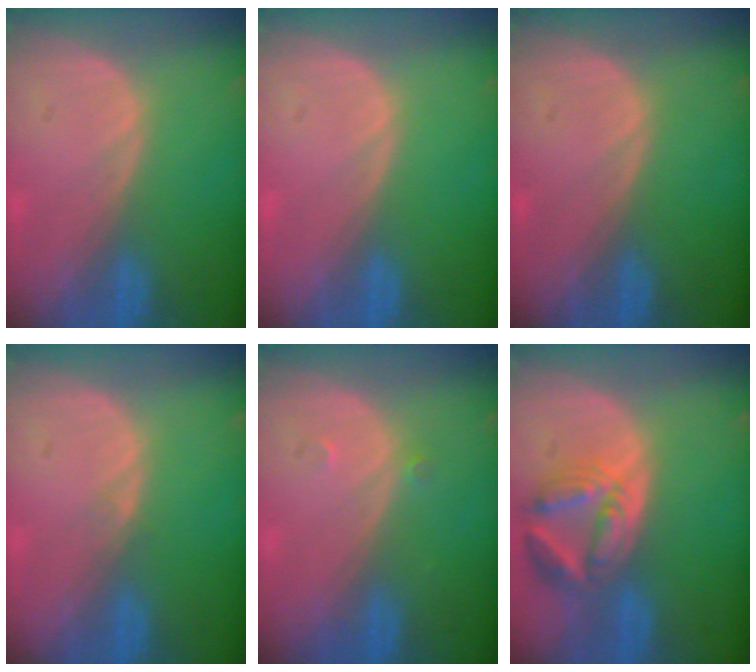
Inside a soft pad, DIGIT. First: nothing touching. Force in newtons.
{"total": 0.0}
{"total": 0.0}
{"total": 0.7, "press": 0.7, "slide": 0.1}
{"total": 0.9, "press": 0.7, "slide": 0.5}
{"total": 8.1, "press": 7.2, "slide": 3.7}